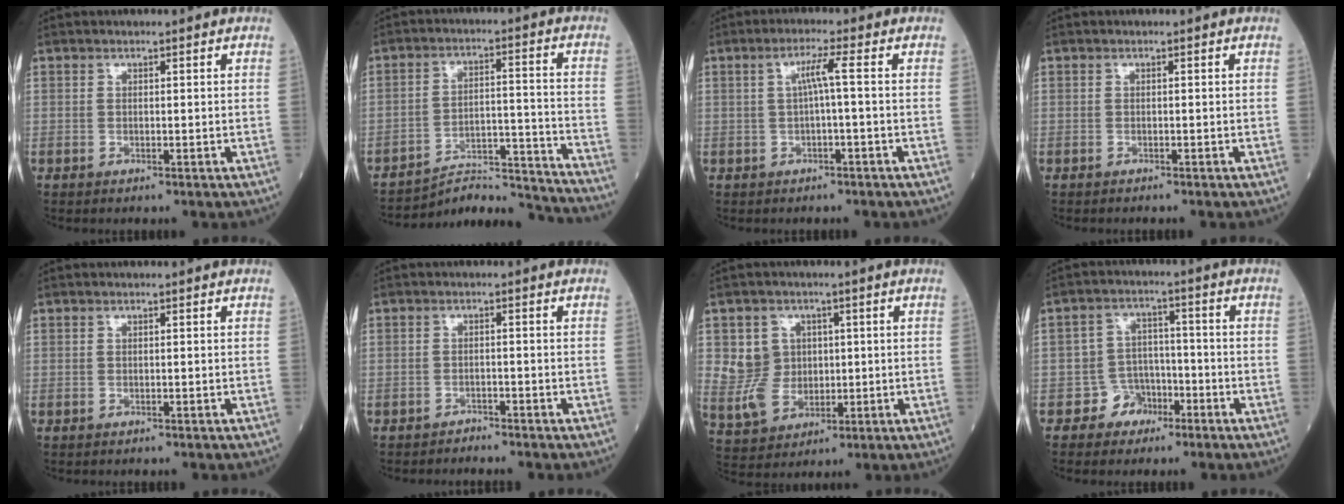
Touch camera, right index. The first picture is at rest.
{"total": 15.4, "force": [-15.2, -1.1, 1.8], "torque": [-0.021, 0.025, -0.227]}
{"total": 3.2, "force": [0.1, -0.5, 3.2], "torque": [-0.060, 0.009, 0.003]}
{"total": 0.6, "force": [-0.5, 0.0, 0.3], "torque": [-0.005, -0.001, -0.011]}
{"total": 0.0}
{"total": 1.7, "force": [-1.6, -0.2, -0.5], "torque": [0.012, -0.007, -0.027]}
{"total": 7.2, "force": [1.1, 6.6, 2.6], "torque": [-0.058, 0.014, 0.031]}
{"total": 4.8, "force": [-2.8, 3.9, 0.3], "torque": [0.004, 0.019, -0.046]}